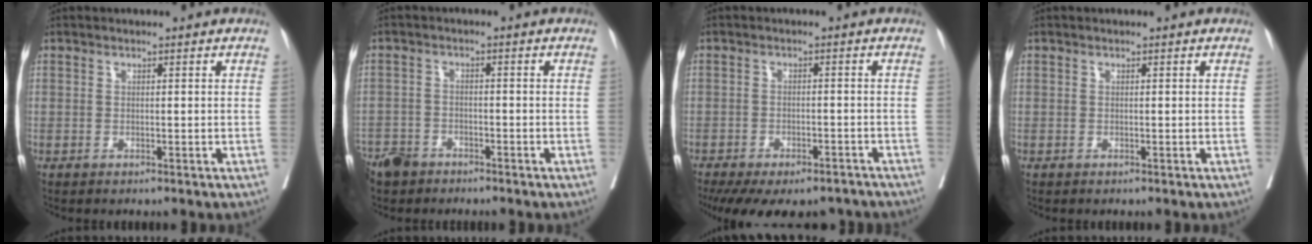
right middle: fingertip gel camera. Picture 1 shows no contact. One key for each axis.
{"total": 5.1, "fx": -4.3, "fy": 2.5, "fz": 1.2, "tx": -0.025, "ty": -0.004, "tz": -0.081}
{"total": 16.3, "fx": -12.8, "fy": 6.7, "fz": 7.5, "tx": -0.158, "ty": -0.012, "tz": -0.165}
{"total": 0.0}